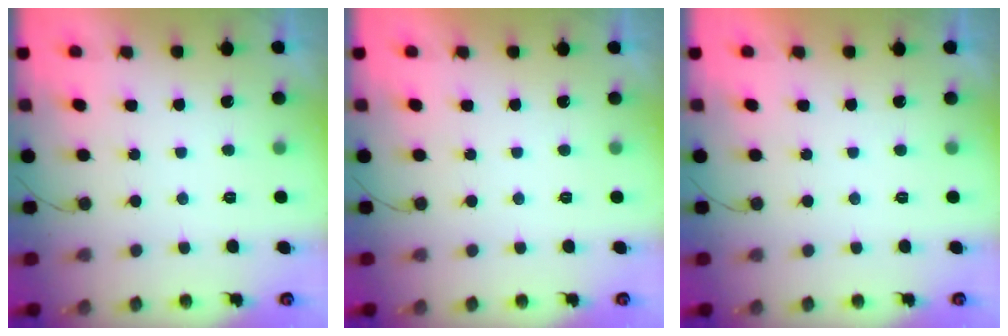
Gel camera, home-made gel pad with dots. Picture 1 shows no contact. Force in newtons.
{"total": 1.8, "press": 1.8, "slide": 0.0}
{"total": 1.9, "press": 1.9, "slide": 0.0}